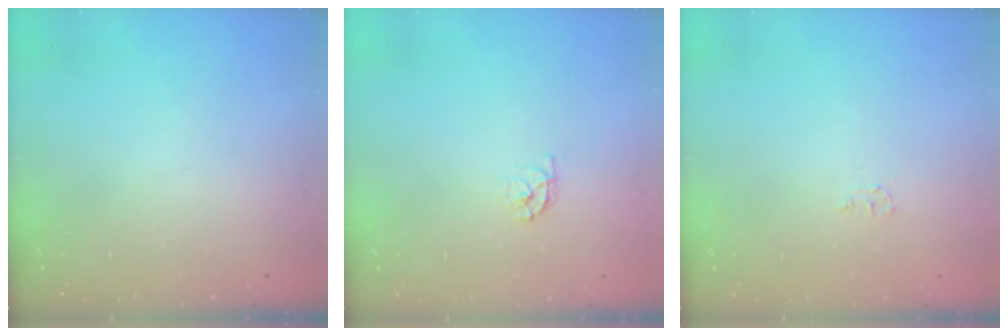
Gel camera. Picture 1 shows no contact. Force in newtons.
{"total": 4.5, "press": 4.5, "slide": 0.3}
{"total": 4.7, "press": 4.6, "slide": 0.5}